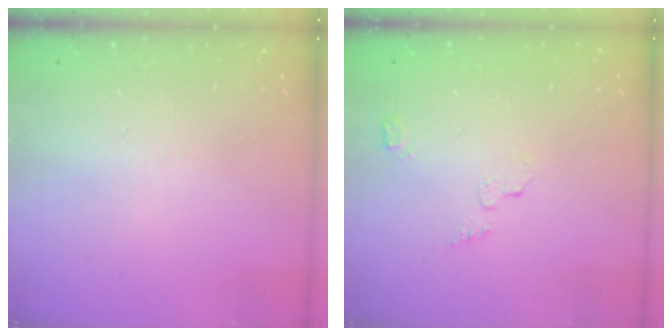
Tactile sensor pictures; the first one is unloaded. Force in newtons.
{"total": 4.1, "press": 4.1, "slide": 0.3}